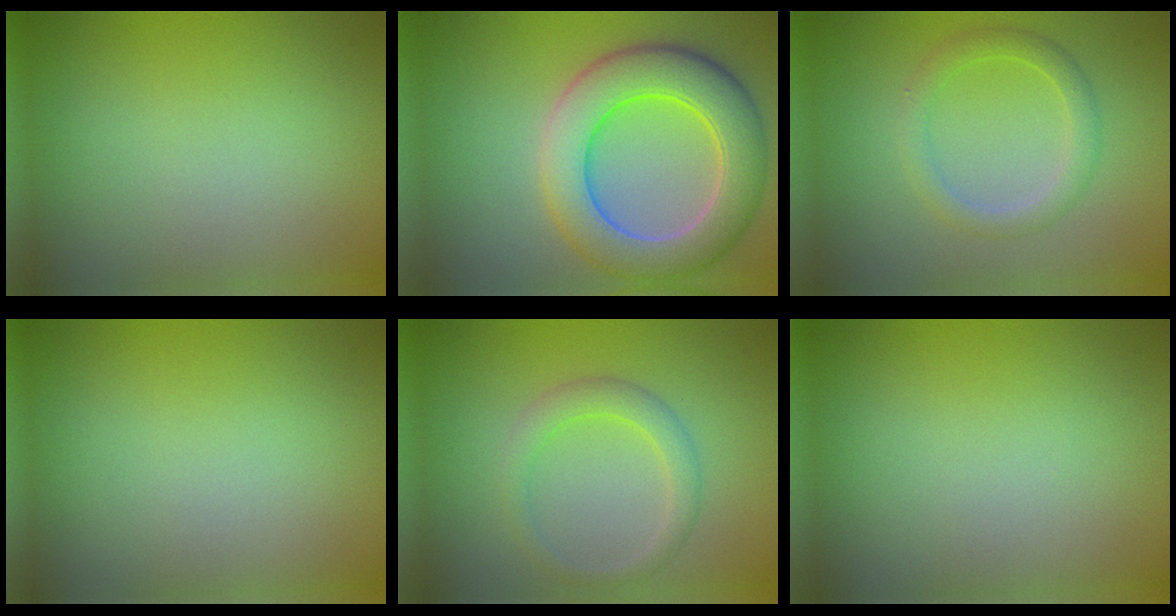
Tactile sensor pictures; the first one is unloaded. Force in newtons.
{"total": 8.7, "press": 8.6, "slide": 0.6}
{"total": 2.4, "press": 2.4, "slide": 0.1}
{"total": 0.0}
{"total": 2.5, "press": 2.5, "slide": 0.1}
{"total": 0.0}